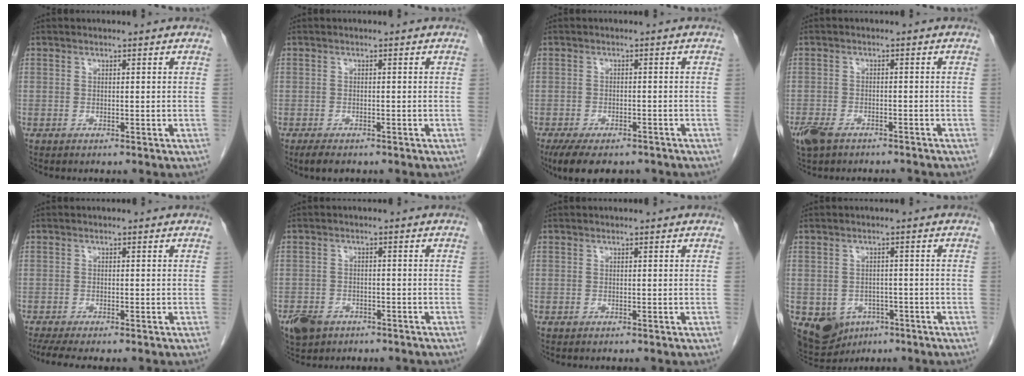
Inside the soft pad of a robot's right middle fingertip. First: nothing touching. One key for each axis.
{"total": 2.5, "fx": -1.8, "fy": 1.0, "fz": 1.4, "tx": -0.029, "ty": -0.005, "tz": -0.026}
{"total": 9.4, "fx": -7.3, "fy": 3.6, "fz": 4.7, "tx": -0.071, "ty": -0.008, "tz": -0.105}
{"total": 6.8, "fx": -5.3, "fy": 2.7, "fz": 3.2, "tx": -0.062, "ty": -0.006, "tz": -0.082}
{"total": 4.9, "fx": -4.0, "fy": 0.4, "fz": 2.8, "tx": -0.044, "ty": -0.012, "tz": -0.066}
{"total": 5.7, "fx": -3.9, "fy": 3.6, "fz": 2.0, "tx": -0.038, "ty": 0.002, "tz": -0.055}
{"total": 0.0}
{"total": 8.0, "fx": -3.9, "fy": 6.4, "fz": 2.7, "tx": -0.056, "ty": 0.007, "tz": -0.047}